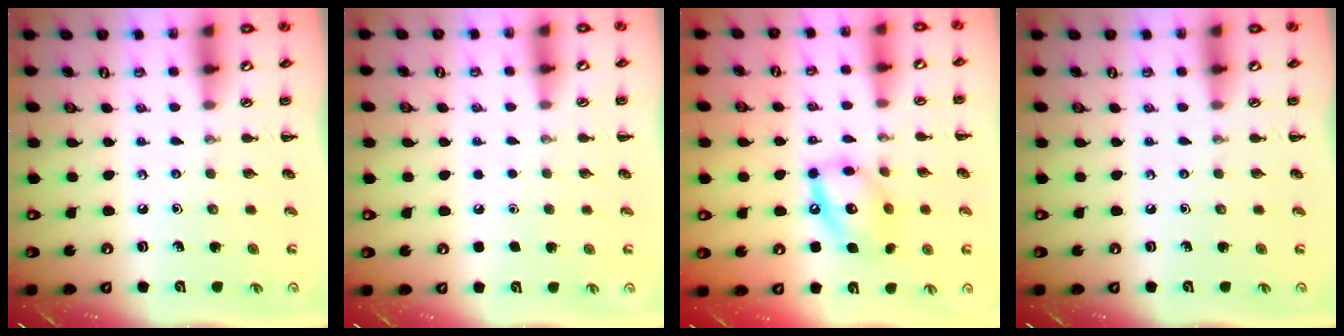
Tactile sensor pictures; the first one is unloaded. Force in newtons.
{"total": 1.7, "press": 1.7, "slide": 0.1}
{"total": 13.8, "press": 13.7, "slide": 1.9}
{"total": 0.0}